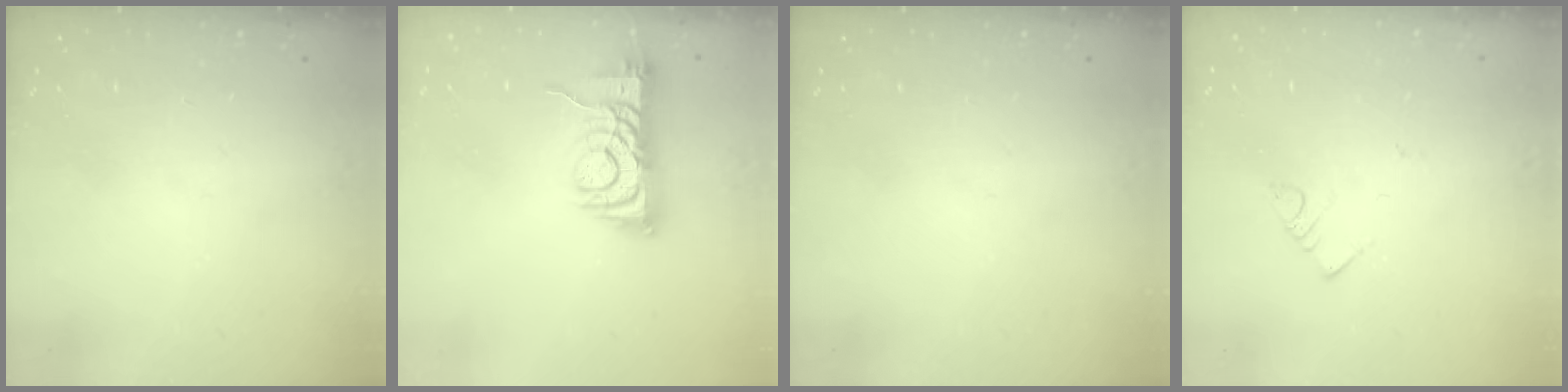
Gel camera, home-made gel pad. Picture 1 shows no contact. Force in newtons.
{"total": 7.6, "press": 7.5, "slide": 1.2}
{"total": 0.0}
{"total": 2.7, "press": 2.6, "slide": 0.5}